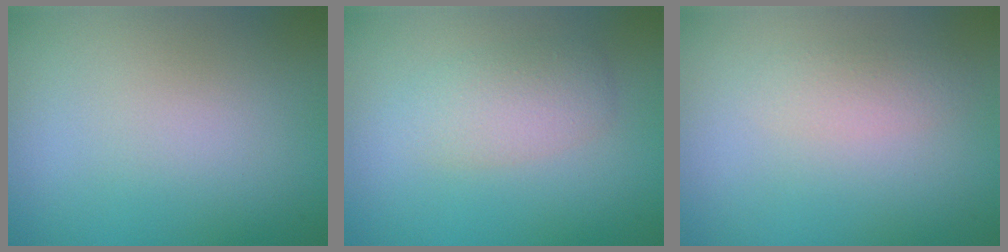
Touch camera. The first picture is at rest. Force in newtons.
{"total": 2.6, "press": 2.6, "slide": 0.3}
{"total": 1.4, "press": 1.4, "slide": 0.1}